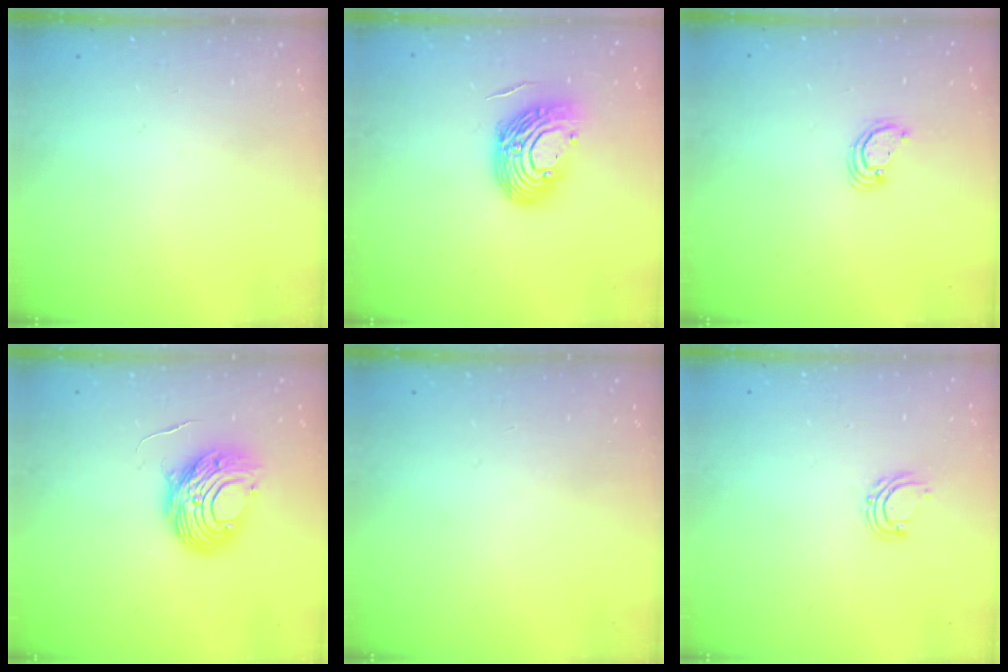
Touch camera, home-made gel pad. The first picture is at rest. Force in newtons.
{"total": 13.3, "press": 13.1, "slide": 2.1}
{"total": 2.5, "press": 2.5, "slide": 0.2}
{"total": 11.2, "press": 11.2, "slide": 0.9}
{"total": 0.0}
{"total": 5.4, "press": 5.3, "slide": 0.7}